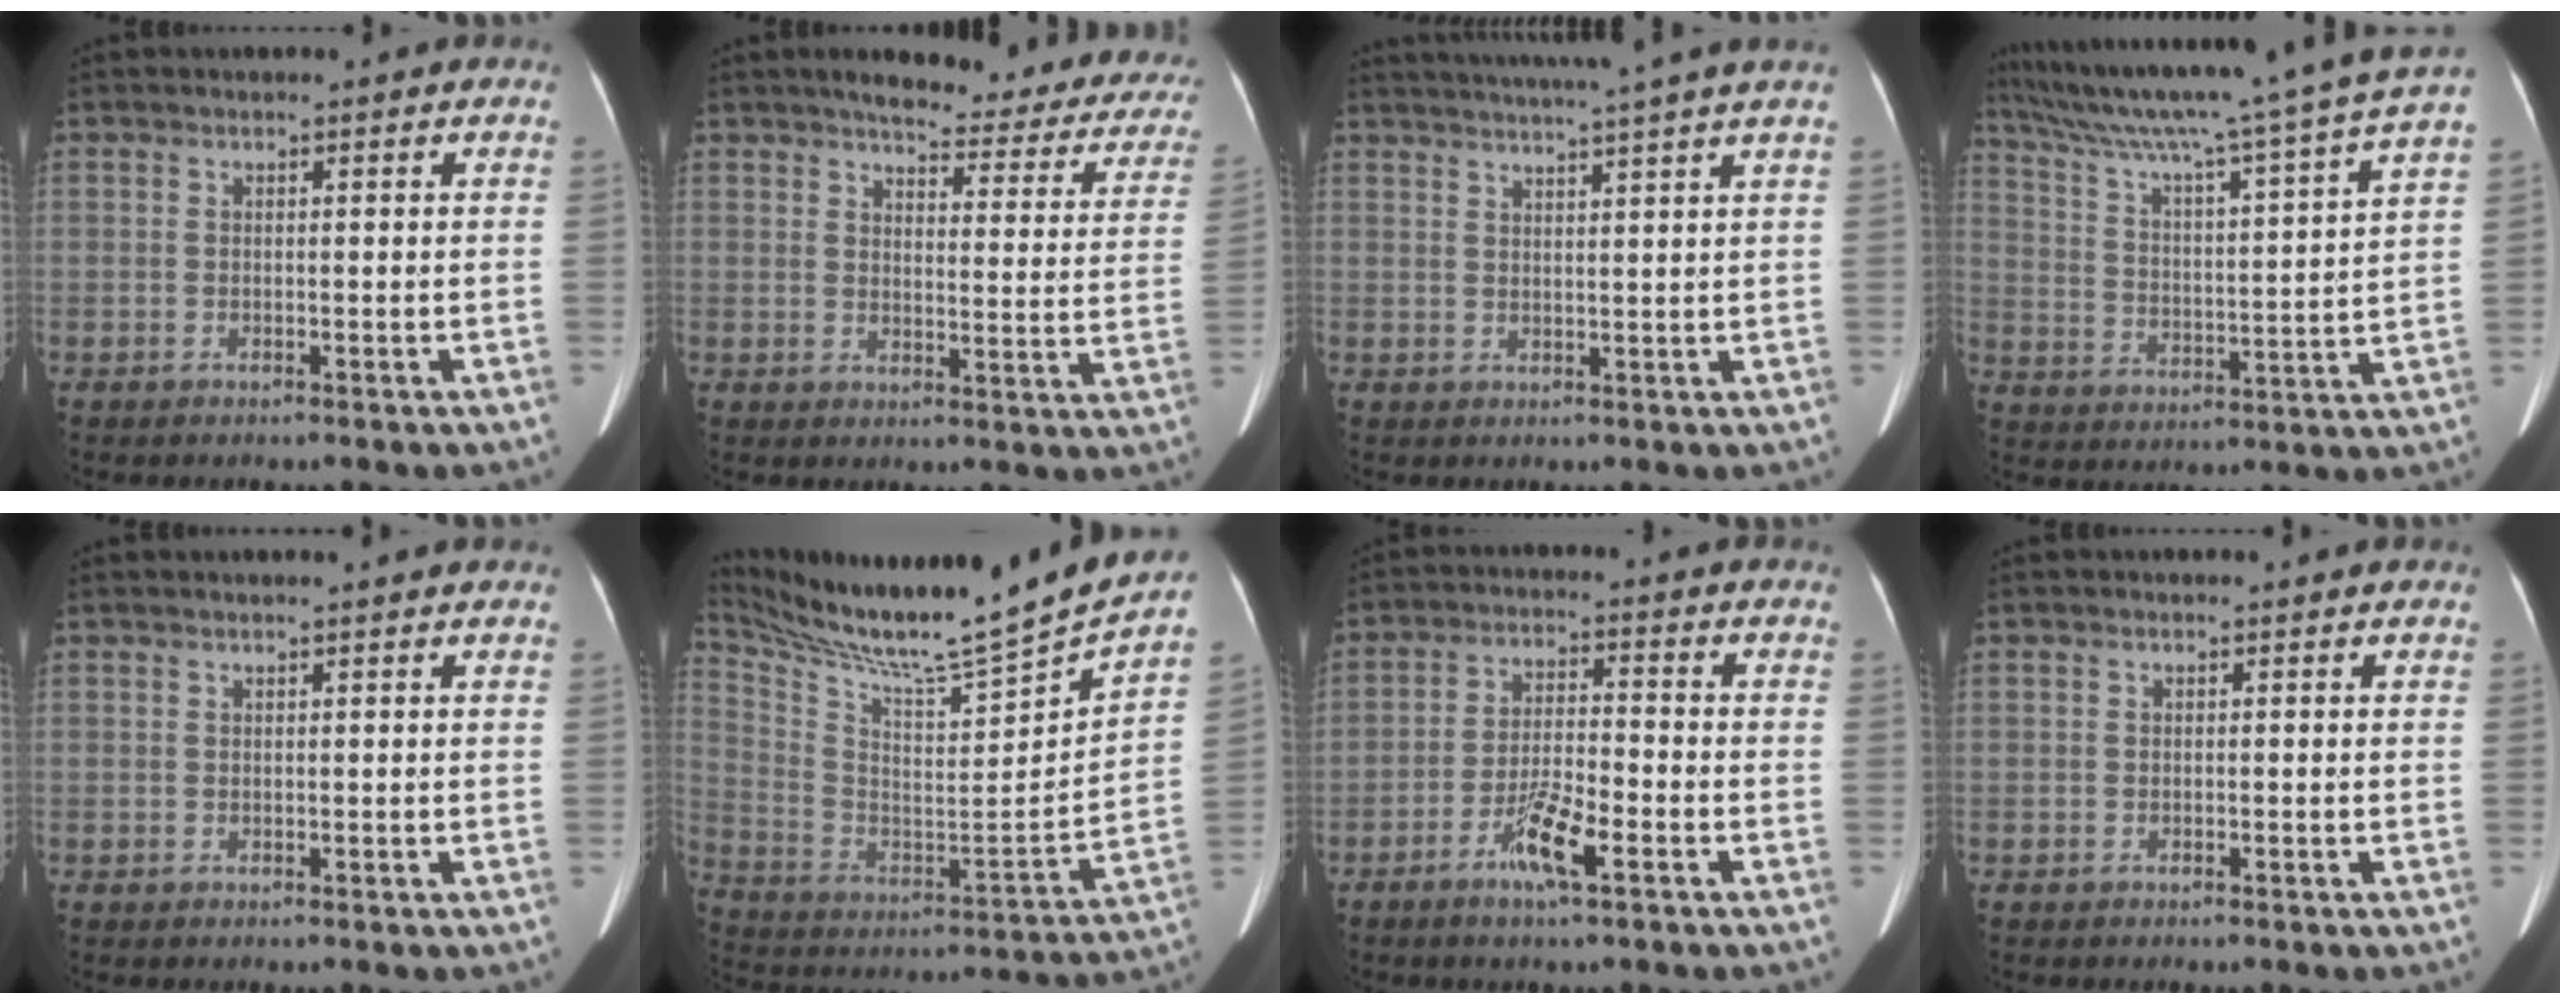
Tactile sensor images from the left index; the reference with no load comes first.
{"total": 19.4, "force": [16.8, 4.7, 8.4], "torque": [-0.074, -0.029, 0.177]}
{"total": 11.3, "force": [9.7, -2.2, 5.4], "torque": [-0.086, -0.003, 0.123]}
{"total": 24.5, "force": [20.3, -2.1, 13.6], "torque": [-0.225, -0.024, 0.294]}
{"total": 1.7, "force": [1.5, -0.3, 0.8], "torque": [-0.011, 0.014, 0.025]}
{"total": 24.8, "force": [22.4, -1.4, 10.4], "torque": [-0.204, -0.081, 0.349]}
{"total": 6.5, "force": [-3.7, 0.7, 5.3], "torque": [-0.106, -0.008, -0.066]}
{"total": 0.0}